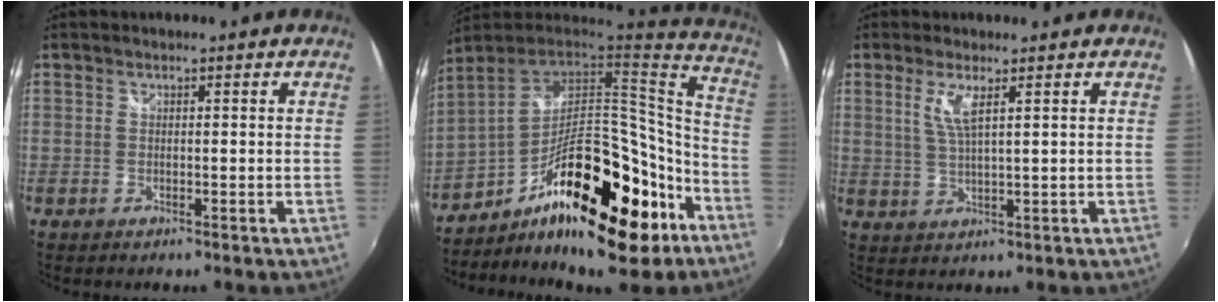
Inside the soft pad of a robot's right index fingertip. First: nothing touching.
{"total": 25.7, "force": [-12.7, 9.5, 20.2], "torque": [-0.314, -0.005, -0.200]}
{"total": 4.3, "force": [1.9, 0.5, 3.8], "torque": [-0.078, -0.005, 0.039]}